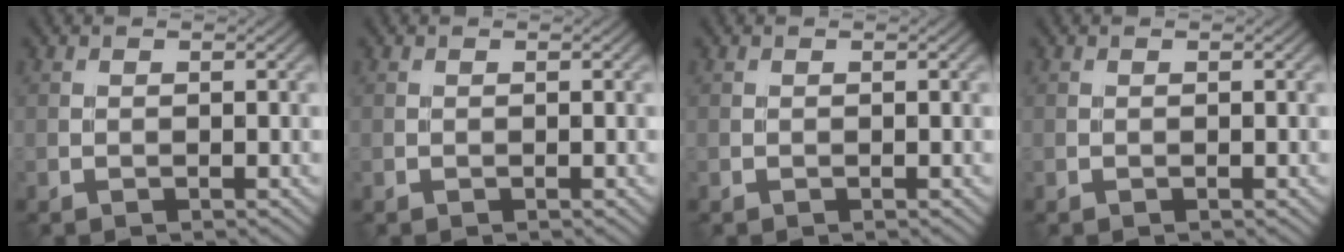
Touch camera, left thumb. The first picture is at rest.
{"total": 0.0}
{"total": 0.0}
{"total": 0.0}